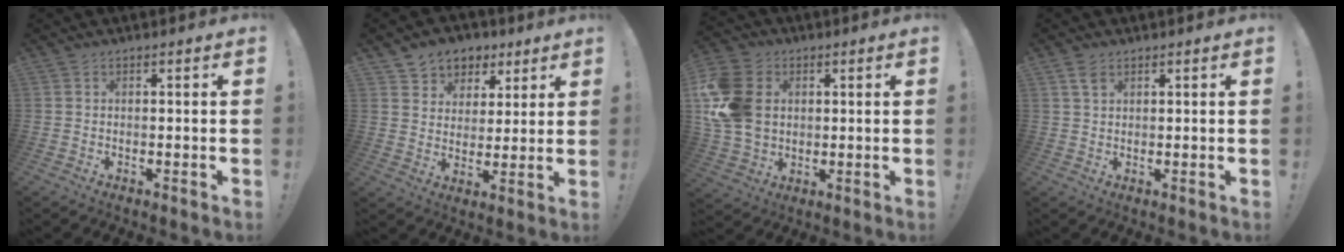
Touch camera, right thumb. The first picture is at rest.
{"total": 7.6, "force": [4.1, 6.3, 0.9], "torque": [-0.012, -0.030, 0.083]}
{"total": 17.4, "force": [2.6, 13.6, 10.5], "torque": [-0.204, -0.005, 0.053]}
{"total": 2.8, "force": [1.7, 1.6, 1.5], "torque": [-0.022, -0.003, 0.030]}